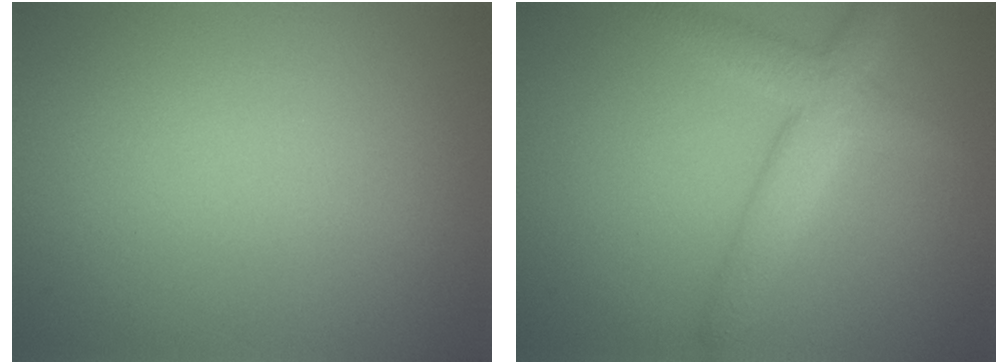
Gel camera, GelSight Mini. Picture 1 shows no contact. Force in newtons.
{"total": 4.3, "press": 4.3, "slide": 0.3}